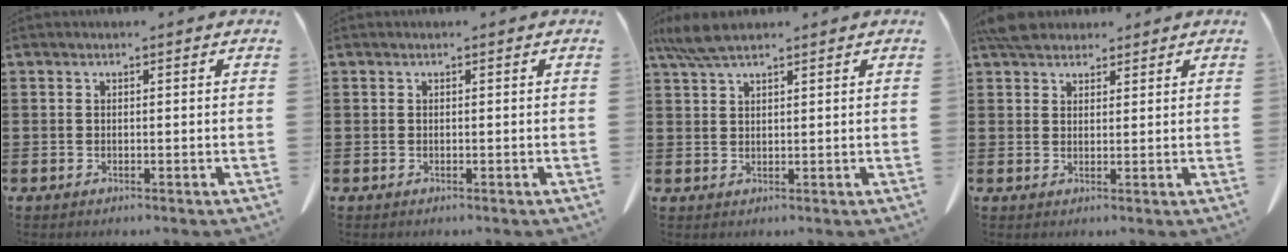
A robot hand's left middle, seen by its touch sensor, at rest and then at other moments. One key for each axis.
{"total": 0.0}
{"total": 4.7, "fx": 3.5, "fy": 0.9, "fz": 3.0, "tx": -0.067, "ty": -0.002, "tz": 0.067}
{"total": 4.0, "fx": 3.5, "fy": 1.3, "fz": 1.2, "tx": -0.027, "ty": -0.004, "tz": 0.068}